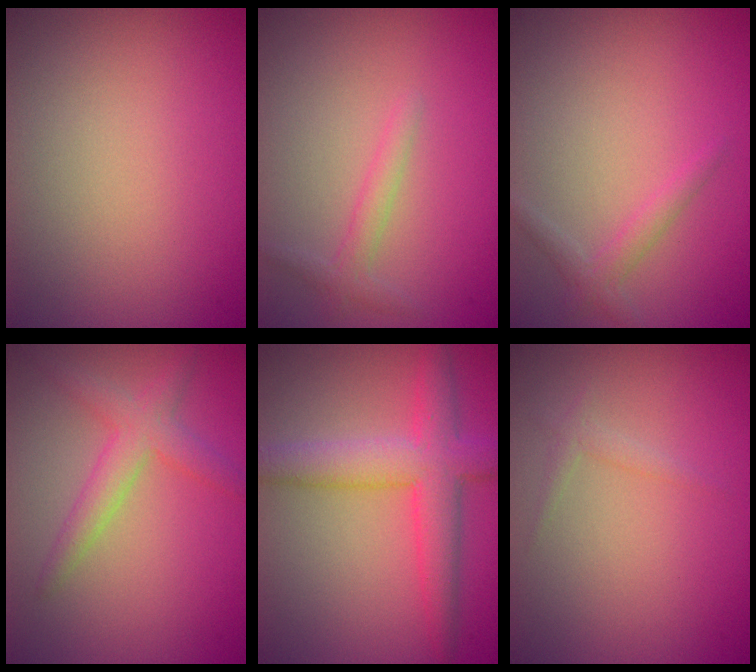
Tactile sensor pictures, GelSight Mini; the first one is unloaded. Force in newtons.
{"total": 1.5, "press": 1.5, "slide": 0.1}
{"total": 1.5, "press": 1.5, "slide": 0.1}
{"total": 3.0, "press": 3.0, "slide": 0.2}
{"total": 5.6, "press": 5.6, "slide": 0.0}
{"total": 0.9, "press": 0.9, "slide": 0.1}